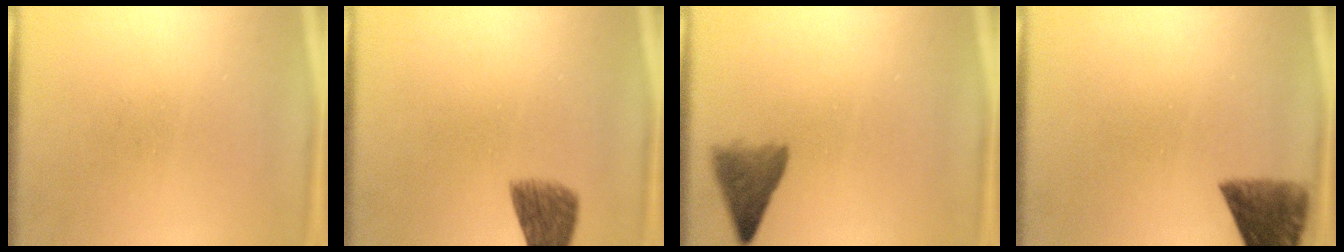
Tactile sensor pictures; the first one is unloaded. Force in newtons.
{"total": 5.9}
{"total": 4.2}
{"total": 8.4}